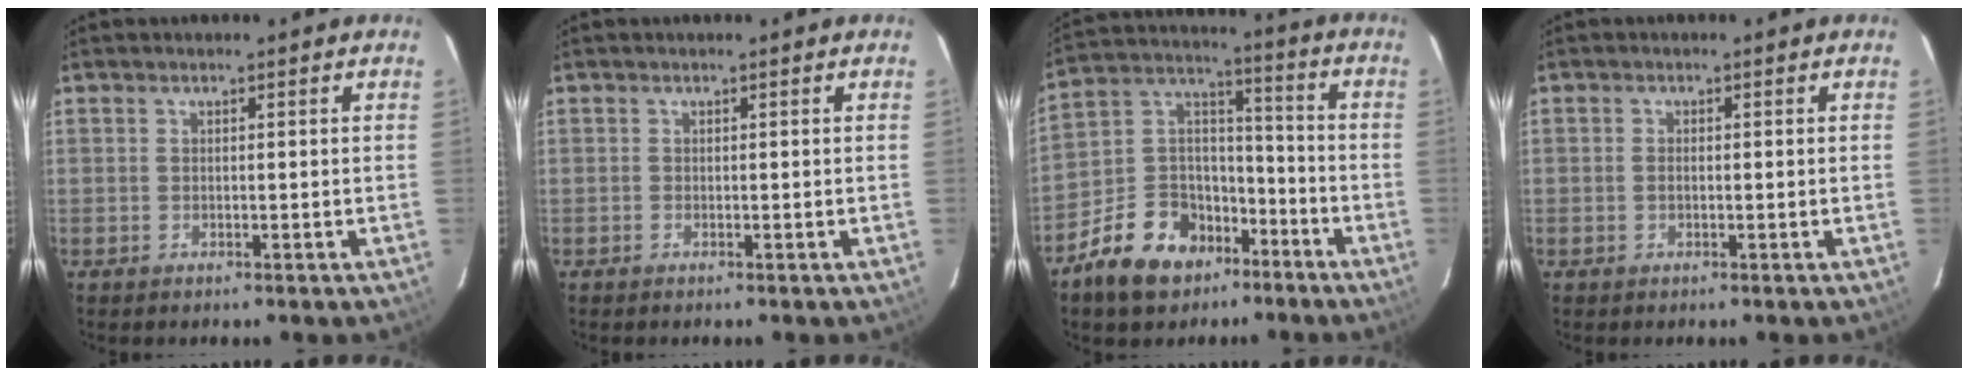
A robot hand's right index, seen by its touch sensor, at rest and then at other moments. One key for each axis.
{"total": 0.0}
{"total": 15.4, "fx": -9.3, "fy": 10.0, "fz": 7.2, "tx": -0.163, "ty": 0.049, "tz": -0.143}
{"total": 1.0, "fx": -0.2, "fy": 0.7, "fz": 0.7, "tx": -0.014, "ty": 0.001, "tz": -0.005}